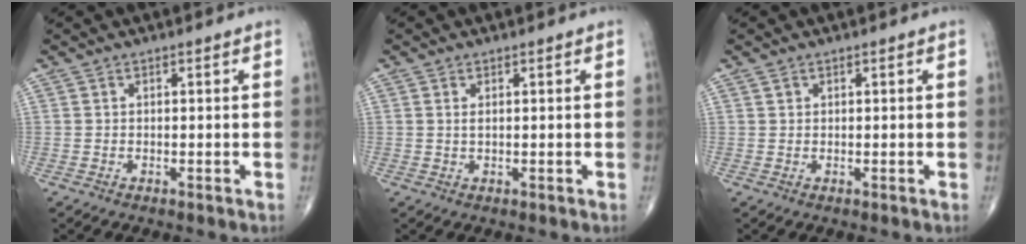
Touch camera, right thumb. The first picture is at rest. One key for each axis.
{"total": 0.9, "fx": 0.3, "fy": 0.3, "fz": 0.8, "tx": -0.017, "ty": 0.001, "tz": 0.007}
{"total": 0.7, "fx": 0.4, "fy": 0.5, "fz": 0.2, "tx": 0.001, "ty": -0.001, "tz": 0.007}